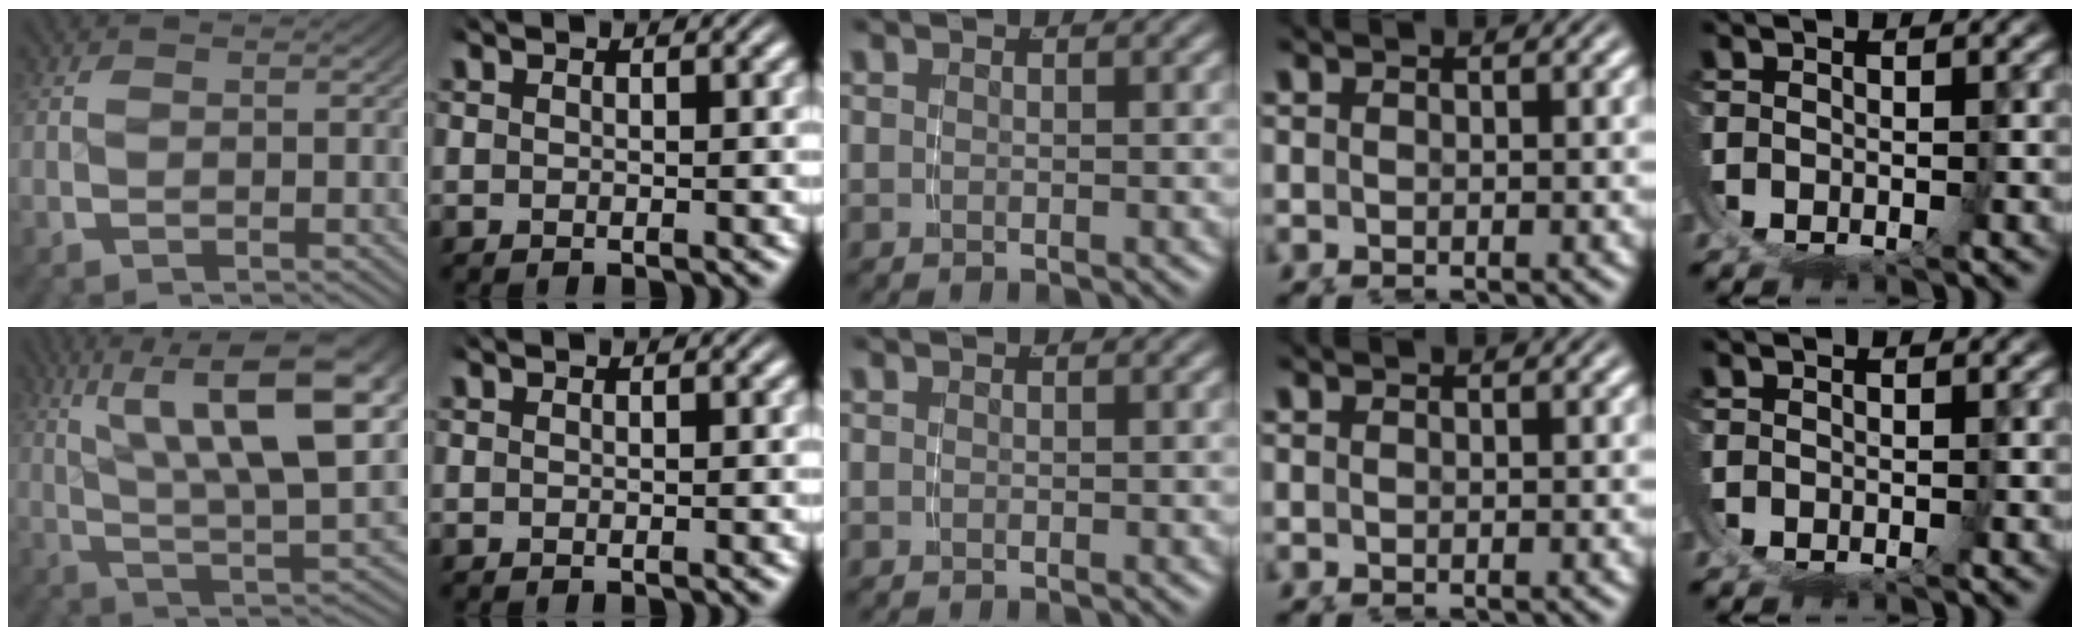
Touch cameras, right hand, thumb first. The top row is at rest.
{"thumb": {"total": 12.8, "force": [3.1, 5.8, 10.9], "torque": [-0.151, -0.009, 0.046]}}